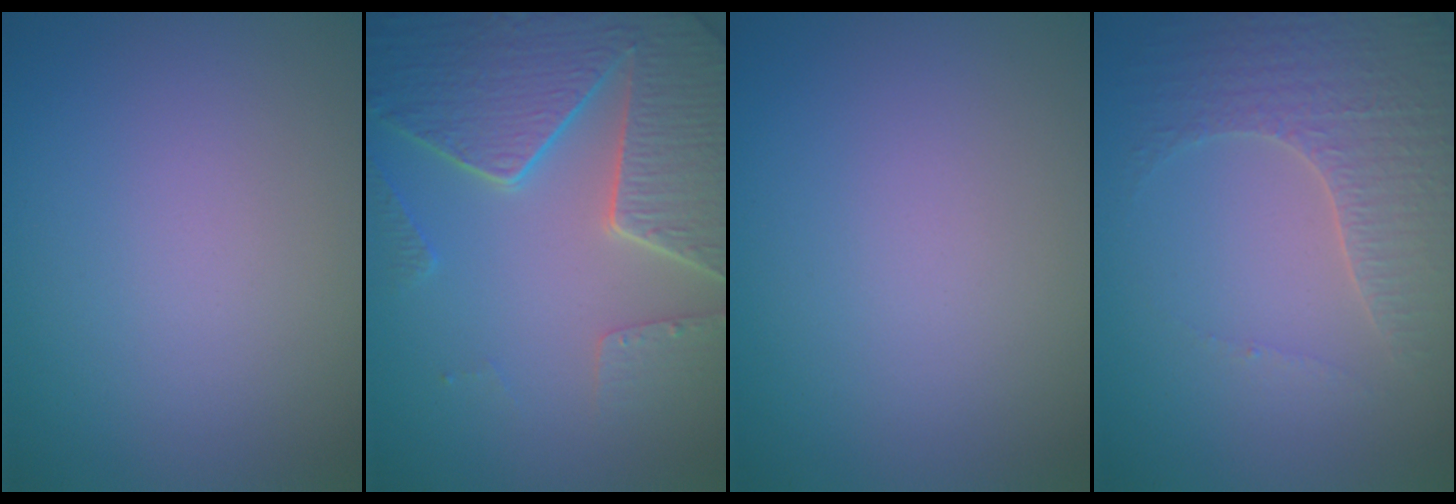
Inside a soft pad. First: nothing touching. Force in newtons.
{"total": 8.3, "press": 6.1, "slide": 5.6}
{"total": 0.0}
{"total": 3.8, "press": 3.7, "slide": 0.9}